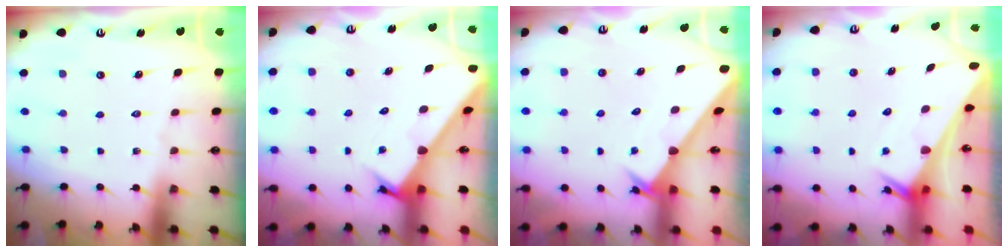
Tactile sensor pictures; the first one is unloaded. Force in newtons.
{"total": 2.9, "press": 2.9, "slide": 0.2}
{"total": 2.6, "press": 2.6, "slide": 0.2}
{"total": 2.6, "press": 2.6, "slide": 0.1}